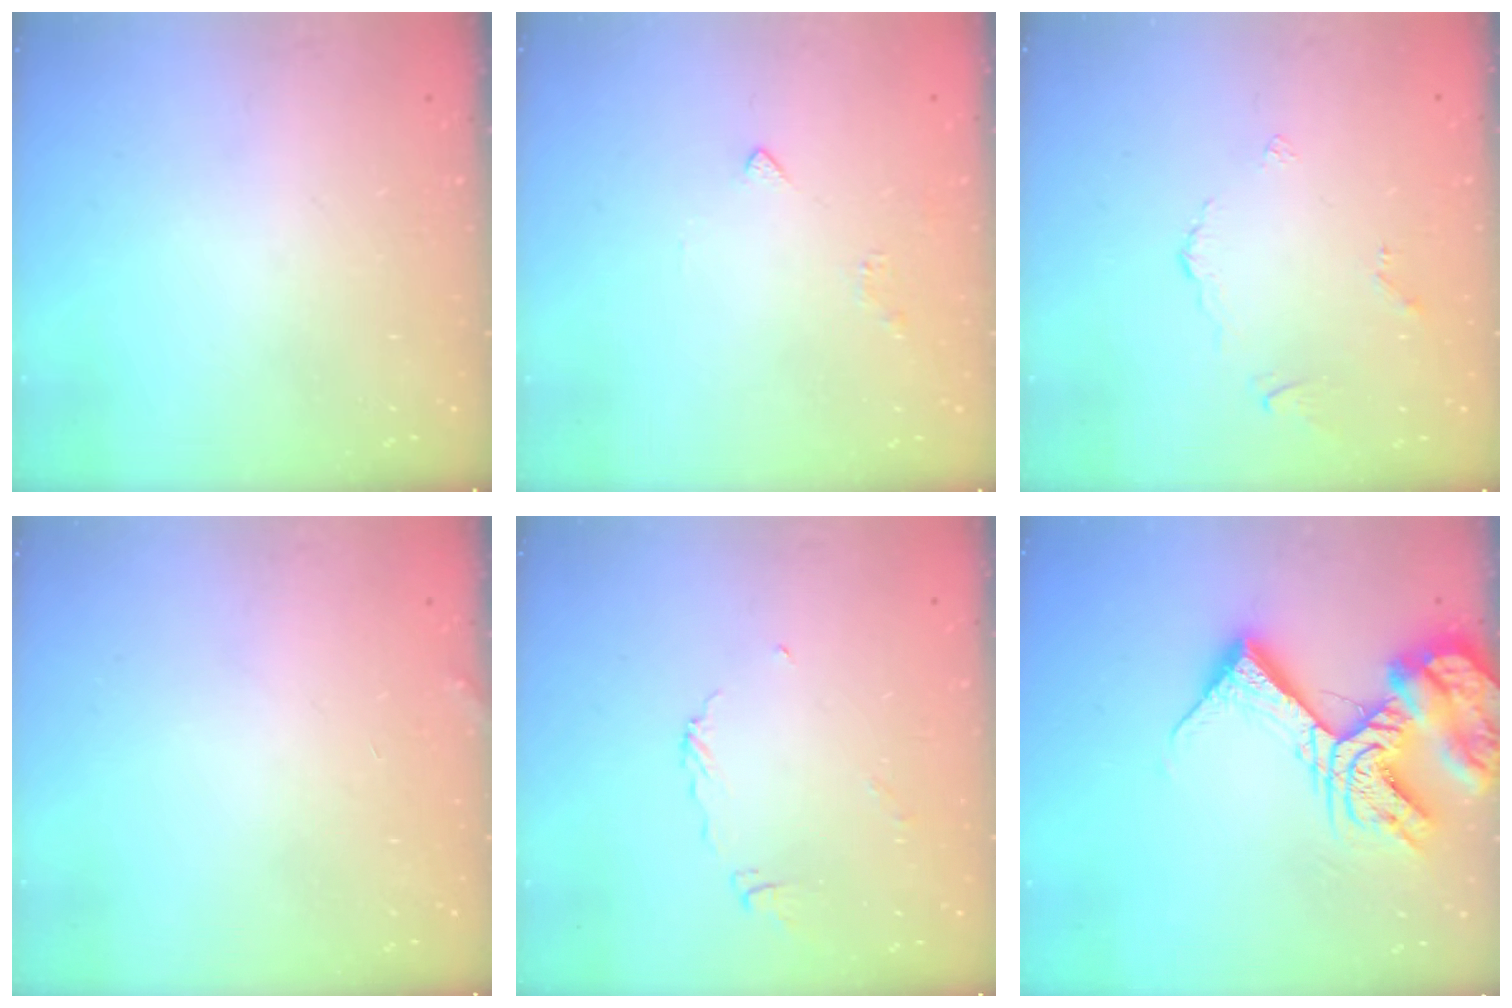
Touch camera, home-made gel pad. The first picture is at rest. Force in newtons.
{"total": 2.4, "press": 2.3, "slide": 0.6}
{"total": 2.6, "press": 2.6, "slide": 0.6}
{"total": 2.0, "press": 2.0, "slide": 0.2}
{"total": 6.3, "press": 6.3, "slide": 0.3}
{"total": 18.1, "press": 18.0, "slide": 2.0}